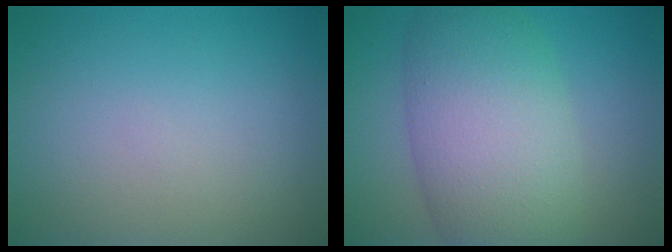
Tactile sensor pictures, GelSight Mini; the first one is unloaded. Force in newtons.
{"total": 9.4, "press": 9.4, "slide": 0.2}